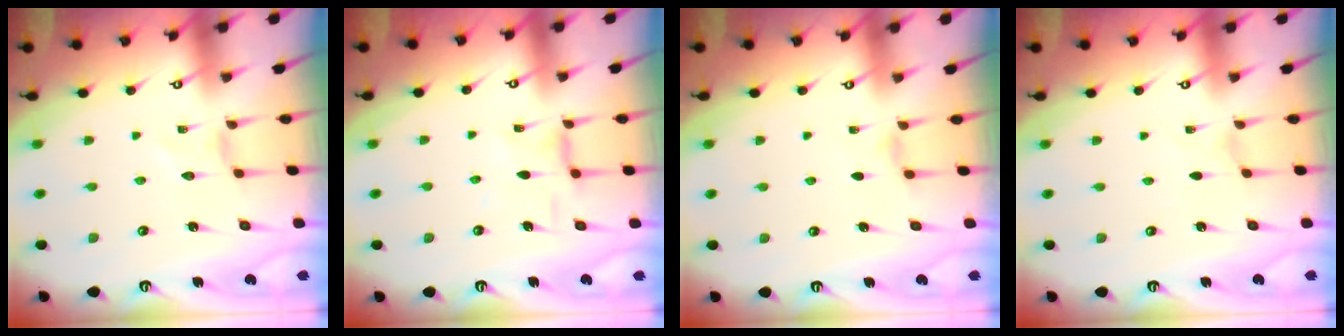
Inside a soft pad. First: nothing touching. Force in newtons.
{"total": 4.6, "press": 4.5, "slide": 0.4}
{"total": 4.4, "press": 4.4, "slide": 0.6}
{"total": 0.0}